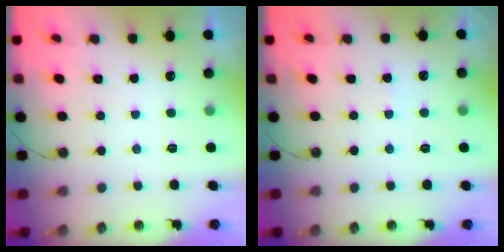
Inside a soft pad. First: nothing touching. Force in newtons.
{"total": 2.8, "press": 2.8, "slide": 0.4}